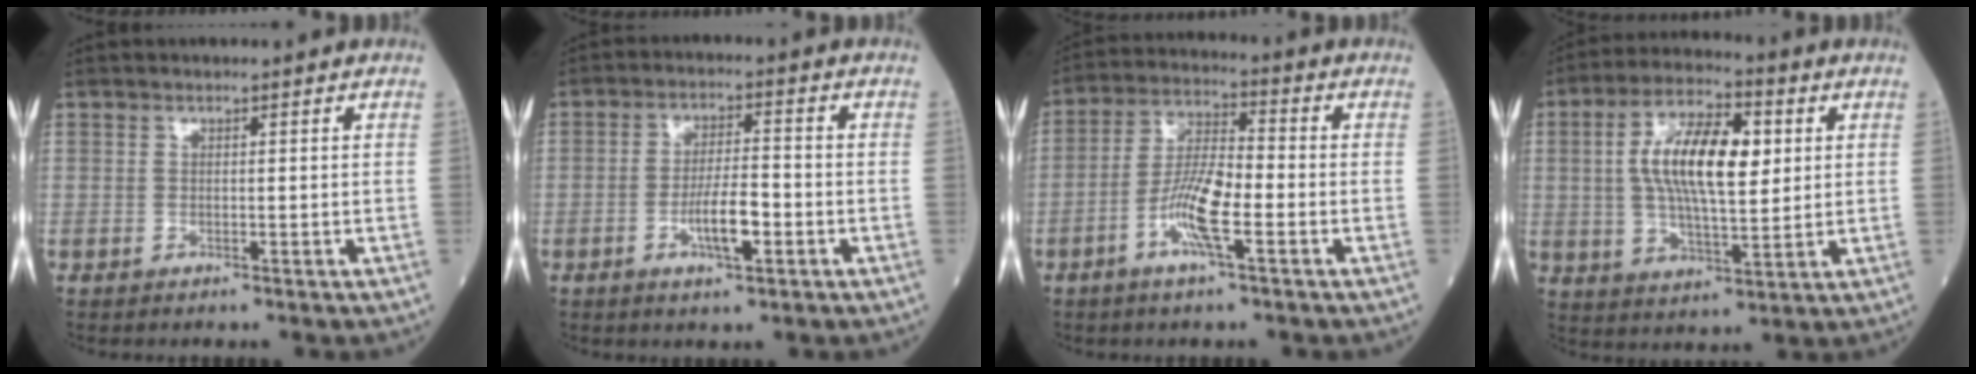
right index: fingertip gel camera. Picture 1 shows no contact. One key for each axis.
{"total": 6.1, "fx": -2.3, "fy": 1.3, "fz": 5.5, "tx": -0.103, "ty": 0.001, "tz": -0.040}
{"total": 8.8, "fx": -3.3, "fy": 1.3, "fz": 8.0, "tx": -0.155, "ty": 0.000, "tz": -0.068}
{"total": 13.1, "fx": 2.3, "fy": 4.4, "fz": 12.1, "tx": -0.229, "ty": 0.016, "tz": 0.039}